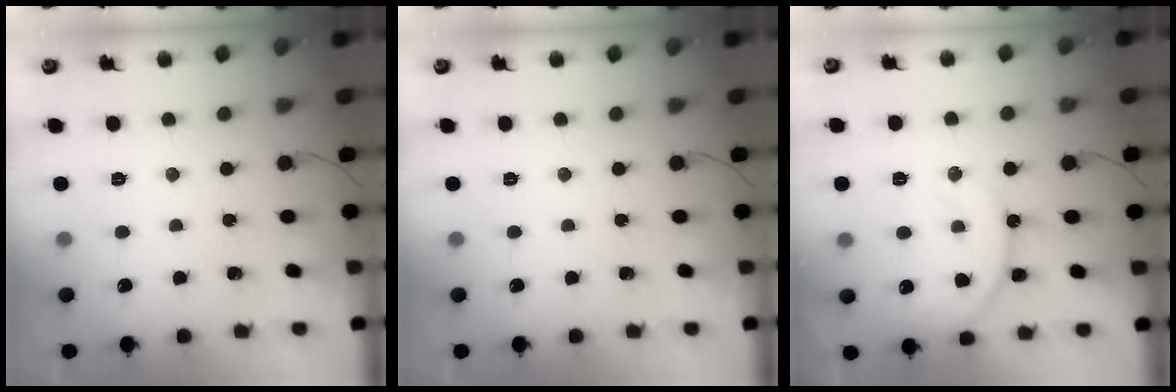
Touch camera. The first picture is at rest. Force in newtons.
{"total": 0.0}
{"total": 15.2, "press": 15.1, "slide": 1.8}